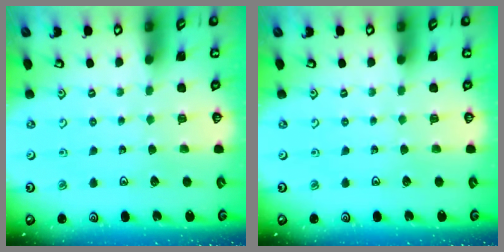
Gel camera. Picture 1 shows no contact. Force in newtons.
{"total": 0.0}